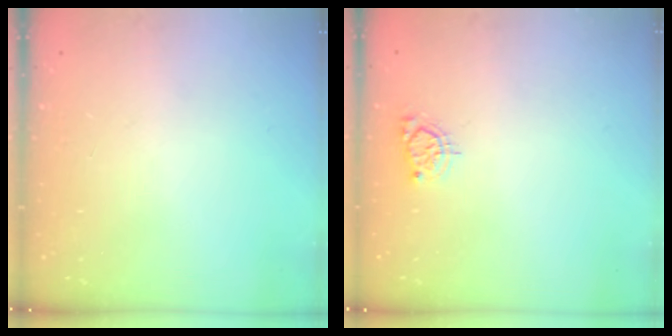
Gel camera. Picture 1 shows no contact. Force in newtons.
{"total": 3.9, "press": 3.9, "slide": 0.5}